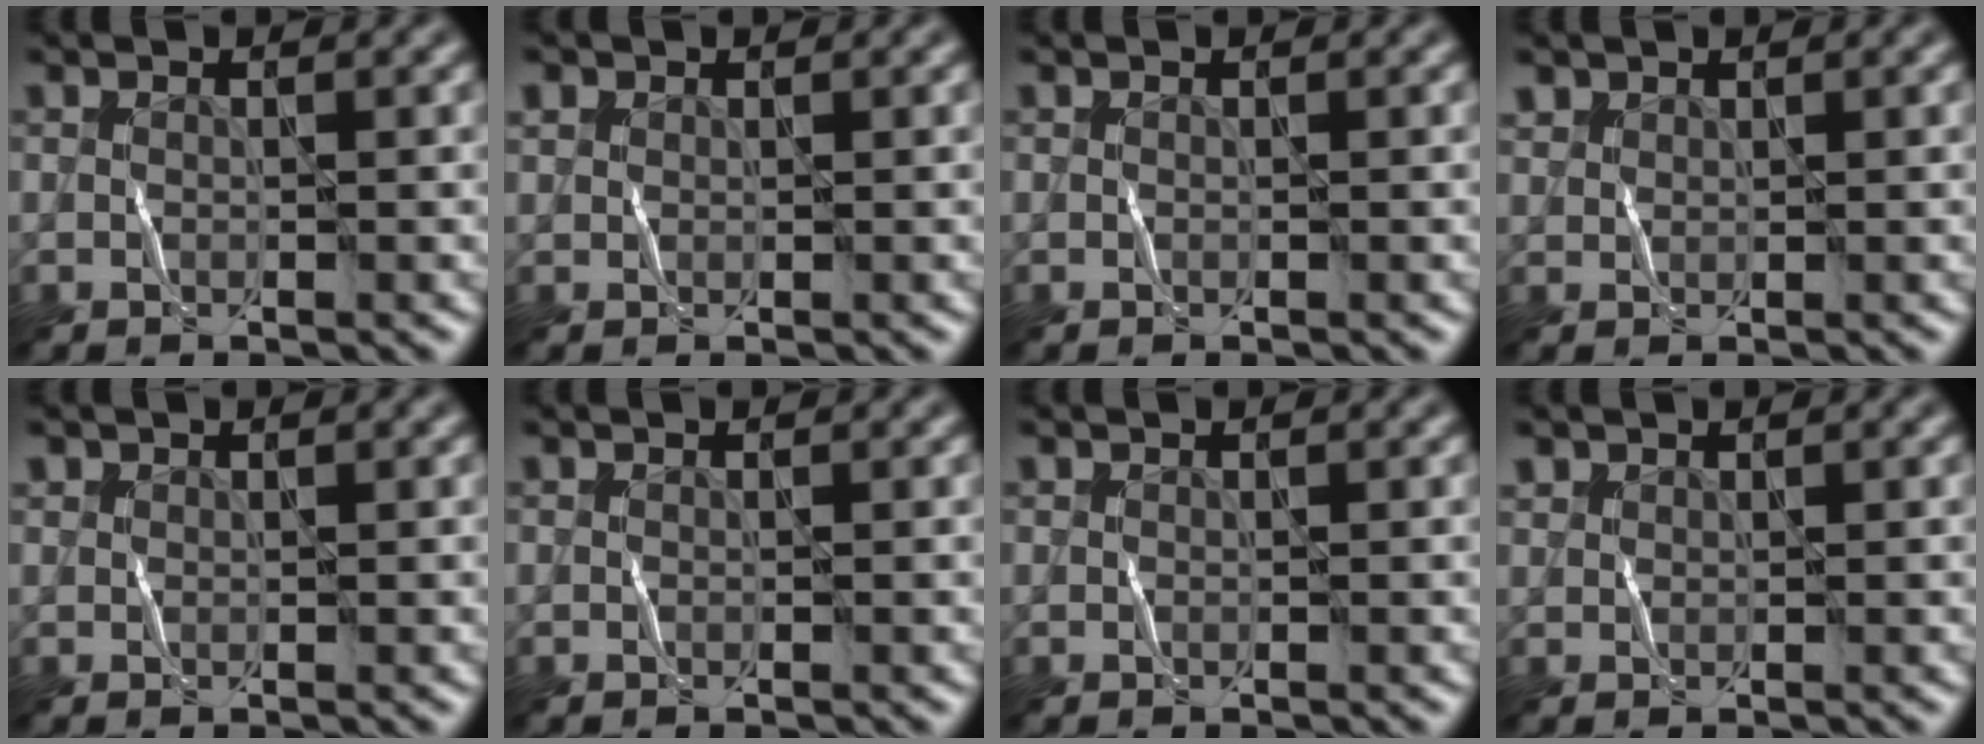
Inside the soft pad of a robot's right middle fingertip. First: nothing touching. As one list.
[{"total": 1.5, "force": [0.9, 1.1, 0.6], "torque": [-0.001, 0.009, 0.000]}, {"total": 0.0}, {"total": 1.2, "force": [1.1, 0.5, -0.2], "torque": [0.002, -0.001, 0.018]}, {"total": 0.5, "force": [0.4, 0.3, -0.1], "torque": [0.004, -0.004, 0.002]}, {"total": 0.0}, {"total": 0.0}, {"total": 0.9, "force": [0.8, 0.4, -0.1], "torque": [0.004, -0.002, 0.010]}]